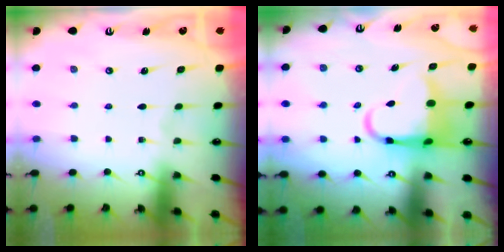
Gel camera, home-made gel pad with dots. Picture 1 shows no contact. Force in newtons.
{"total": 7.9, "press": 7.7, "slide": 1.7}